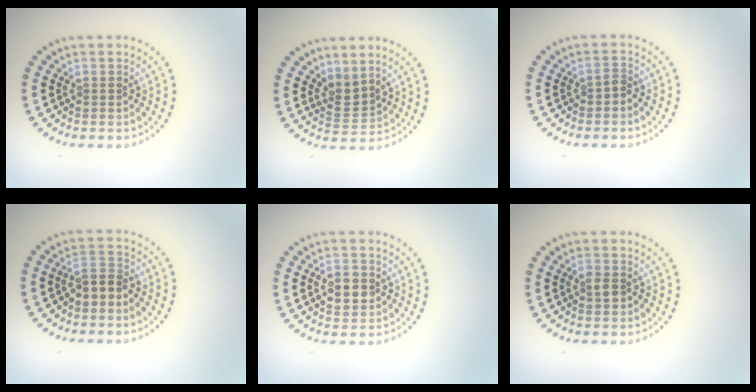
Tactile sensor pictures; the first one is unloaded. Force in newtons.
{"total": 2.2, "press": 1.6, "slide": 1.6}
{"total": 1.0, "press": 0.8, "slide": 0.6}
{"total": 2.5, "press": 2.2, "slide": 1.1}
{"total": 3.1, "press": 3.0, "slide": 0.2}
{"total": 1.2, "press": 1.2, "slide": 0.2}